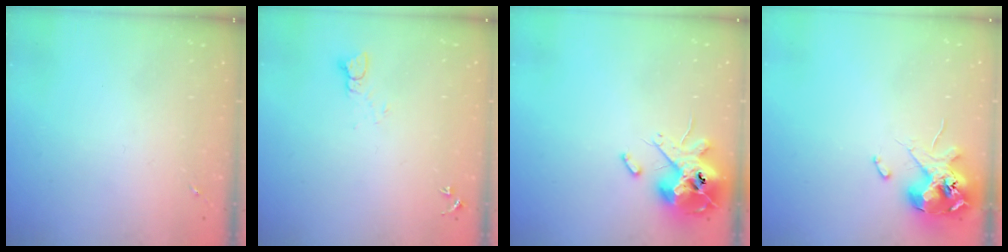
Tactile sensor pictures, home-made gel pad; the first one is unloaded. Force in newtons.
{"total": 3.7, "press": 3.7, "slide": 0.1}
{"total": 13.9, "press": 13.7, "slide": 2.3}
{"total": 12.4, "press": 12.3, "slide": 1.8}